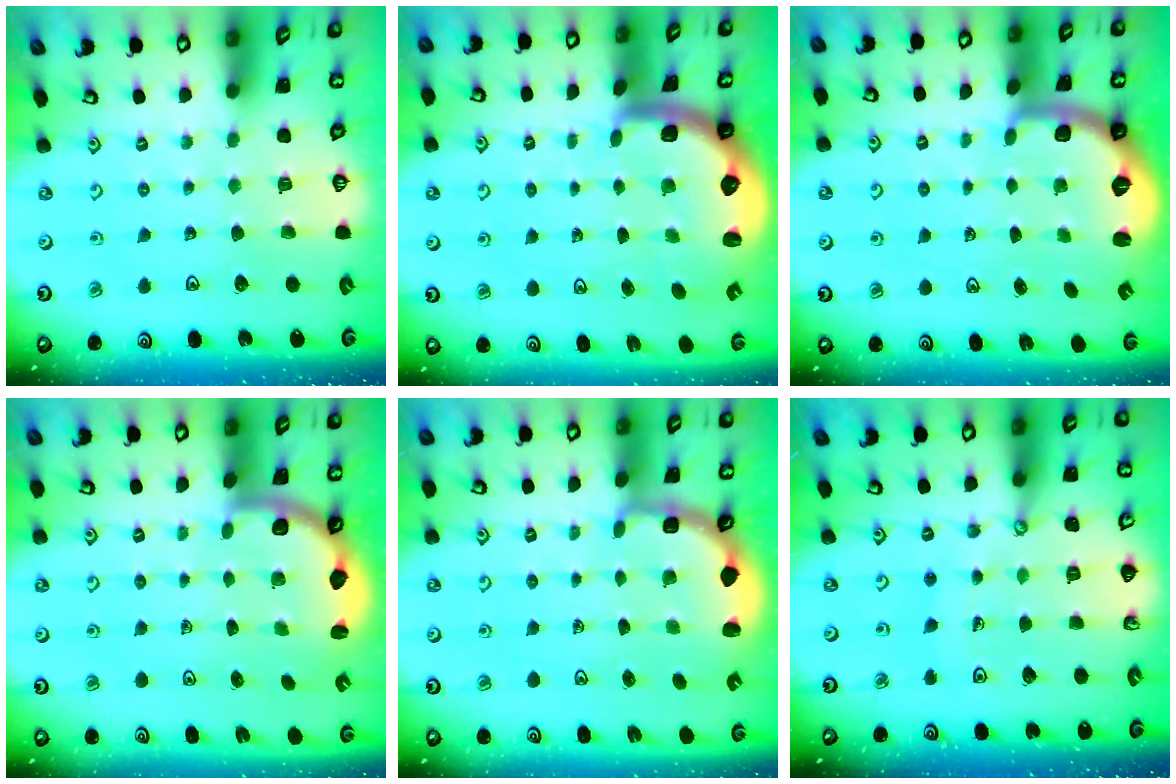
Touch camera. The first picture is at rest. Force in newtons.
{"total": 2.9, "press": 2.6, "slide": 1.4}
{"total": 1.8, "press": 1.8, "slide": 0.5}
{"total": 2.6, "press": 2.5, "slide": 0.7}
{"total": 3.0, "press": 2.1, "slide": 2.2}
{"total": 6.7, "press": 6.7, "slide": 0.4}